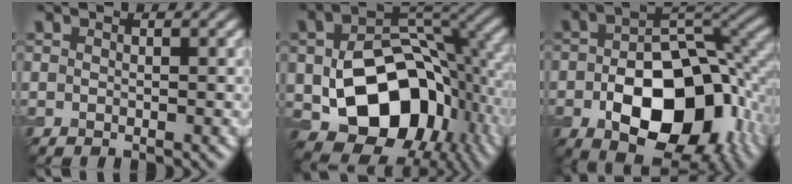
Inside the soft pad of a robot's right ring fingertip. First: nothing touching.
{"total": 14.9, "force": [-3.3, 10.2, 10.3], "torque": [-0.153, -0.021, -0.053]}
{"total": 13.3, "force": [-4.0, 8.1, 9.8], "torque": [-0.162, -0.022, -0.060]}